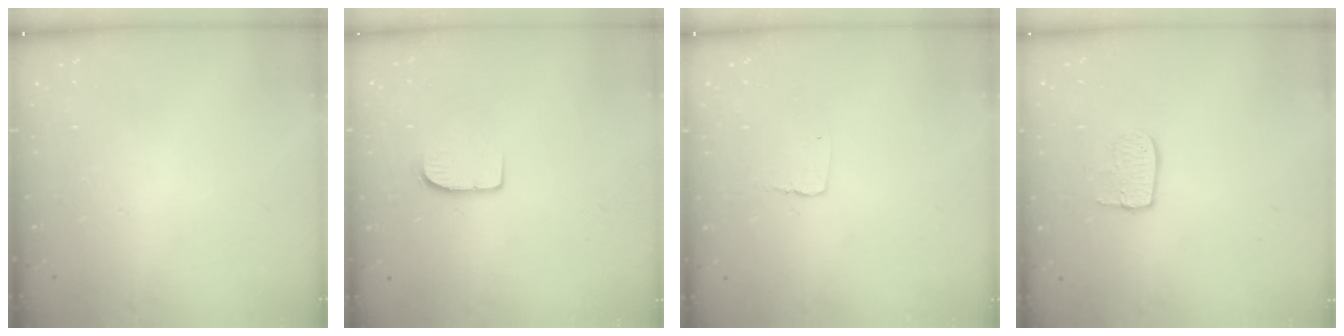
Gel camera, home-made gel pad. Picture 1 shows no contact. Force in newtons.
{"total": 6.6, "press": 6.6, "slide": 0.5}
{"total": 2.9, "press": 2.9, "slide": 0.2}
{"total": 6.7, "press": 6.7, "slide": 0.2}